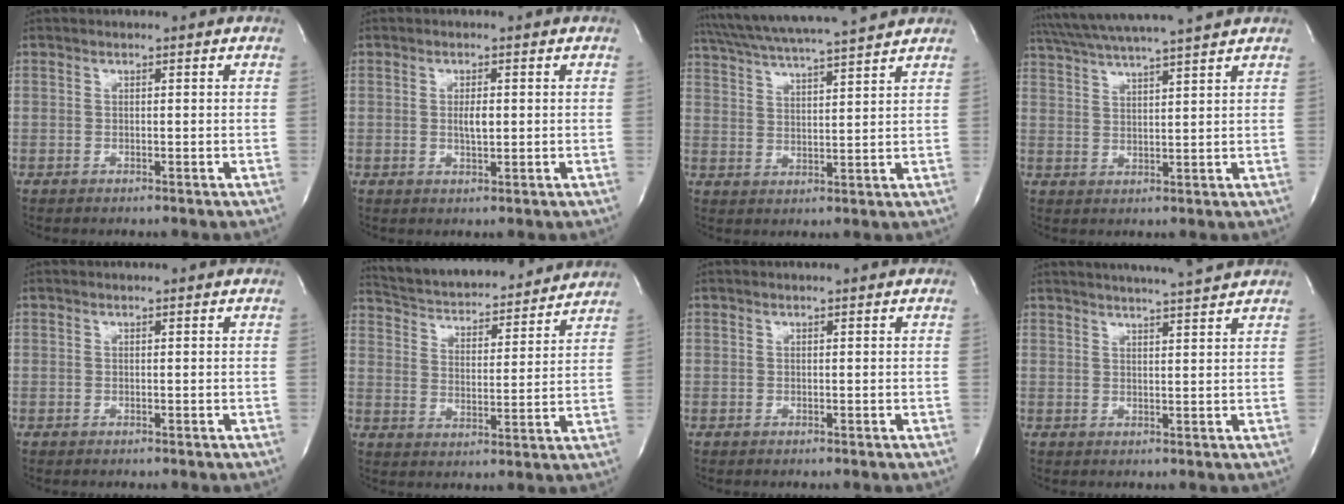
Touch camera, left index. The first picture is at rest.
{"total": 2.2, "force": [0.2, 0.6, 2.1], "torque": [-0.041, -0.001, 0.005]}
{"total": 15.6, "force": [14.0, -0.1, 6.9], "torque": [-0.135, 0.025, 0.216]}
{"total": 13.3, "force": [11.8, -0.9, 6.0], "torque": [-0.114, 0.023, 0.180]}
{"total": 0.6, "force": [0.6, 0.0, 0.2], "torque": [-0.002, 0.005, 0.010]}
{"total": 20.0, "force": [18.7, 3.8, 5.9], "torque": [-0.101, 0.012, 0.269]}
{"total": 0.8, "force": [0.8, -0.1, 0.3], "torque": [-0.006, 0.006, 0.014]}
{"total": 9.5, "force": [8.7, -0.7, 3.6], "torque": [-0.062, 0.009, 0.114]}